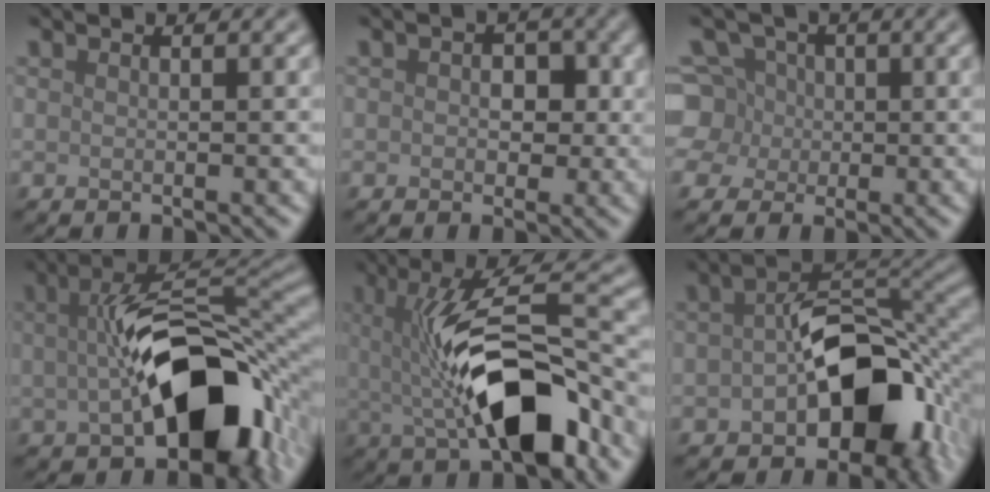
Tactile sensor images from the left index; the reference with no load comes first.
{"total": 2.8, "force": [0.2, 2.2, 1.7], "torque": [-0.012, 0.000, -0.004]}
{"total": 6.7, "force": [0.6, 6.1, 2.5], "torque": [-0.050, 0.038, -0.026]}
{"total": 12.9, "force": [-1.9, 6.7, 10.9], "torque": [-0.157, 0.004, -0.025]}
{"total": 10.3, "force": [-0.9, 4.0, 9.4], "torque": [-0.151, 0.008, -0.016]}
{"total": 11.5, "force": [-3.0, 6.9, 8.7], "torque": [-0.125, -0.005, -0.046]}